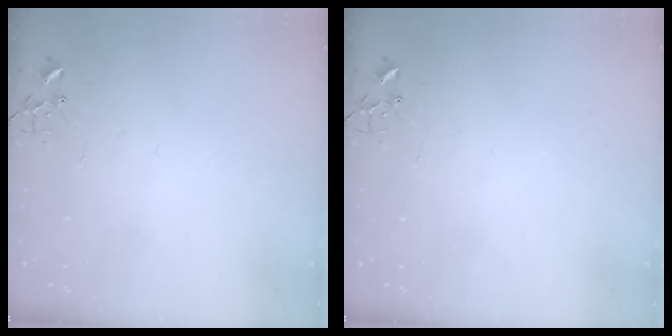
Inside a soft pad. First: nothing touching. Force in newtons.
{"total": 0.0}